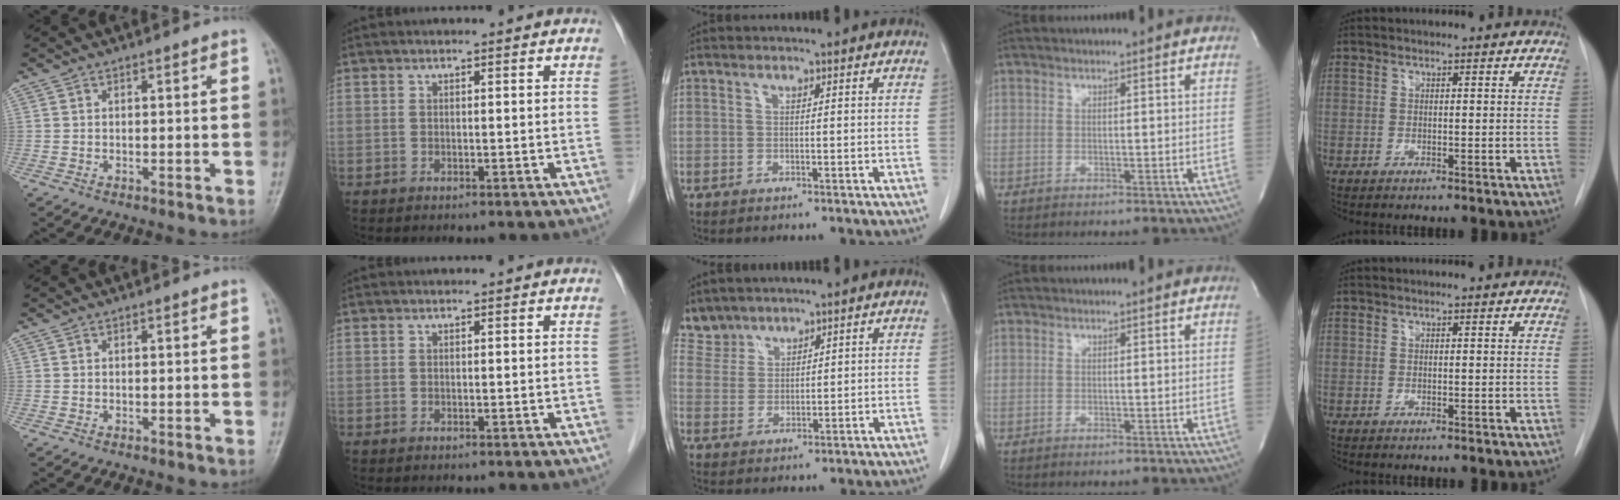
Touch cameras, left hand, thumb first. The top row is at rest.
{"middle": {"total": 4.1, "force": [3.8, 1.5, -0.6], "torque": [0.013, 0.005, 0.084]}}